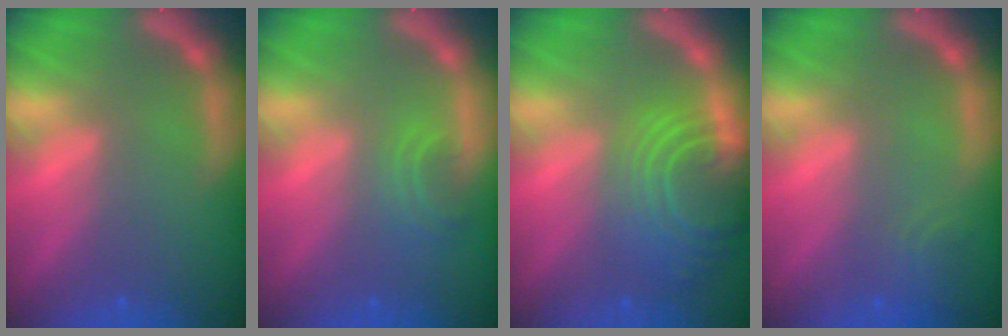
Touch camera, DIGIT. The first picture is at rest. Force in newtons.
{"total": 2.4}
{"total": 9.5}
{"total": 1.9}